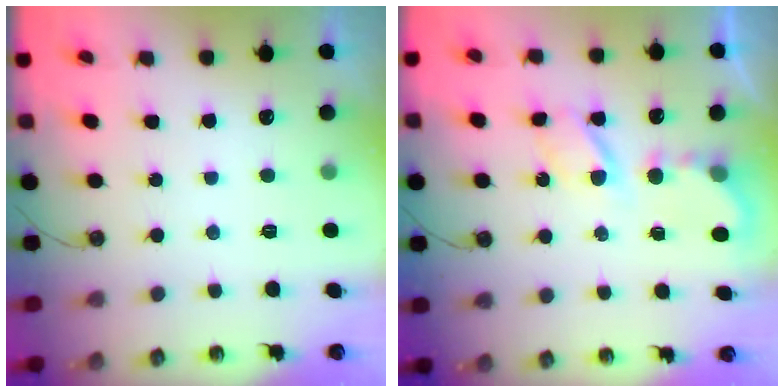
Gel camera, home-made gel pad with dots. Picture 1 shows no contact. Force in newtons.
{"total": 5.9, "press": 5.9, "slide": 0.3}